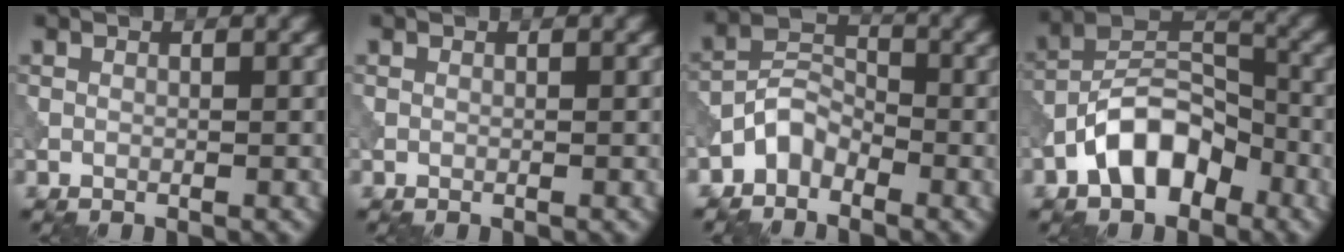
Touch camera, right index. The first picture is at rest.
{"total": 0.0}
{"total": 3.0, "force": [-2.1, 1.8, 1.2], "torque": [-0.016, 0.015, -0.050]}
{"total": 7.2, "force": [-4.0, 4.1, 4.5], "torque": [-0.067, 0.015, -0.083]}